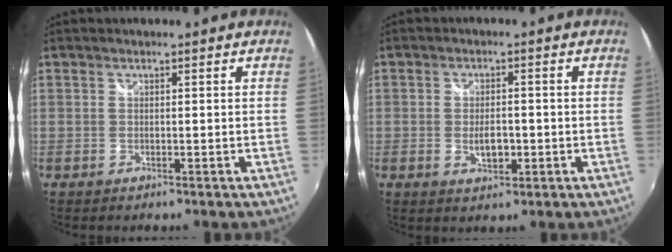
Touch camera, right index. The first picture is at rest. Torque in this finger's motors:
{"motor_torque": [0.12, -0.02, 0.27, 0.03]}